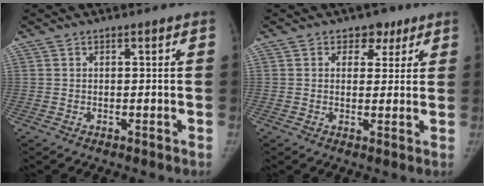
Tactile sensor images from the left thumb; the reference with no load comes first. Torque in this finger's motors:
{"motor_torque": [-0.01, 0.02, 0.16, 0.32, 0.00]}